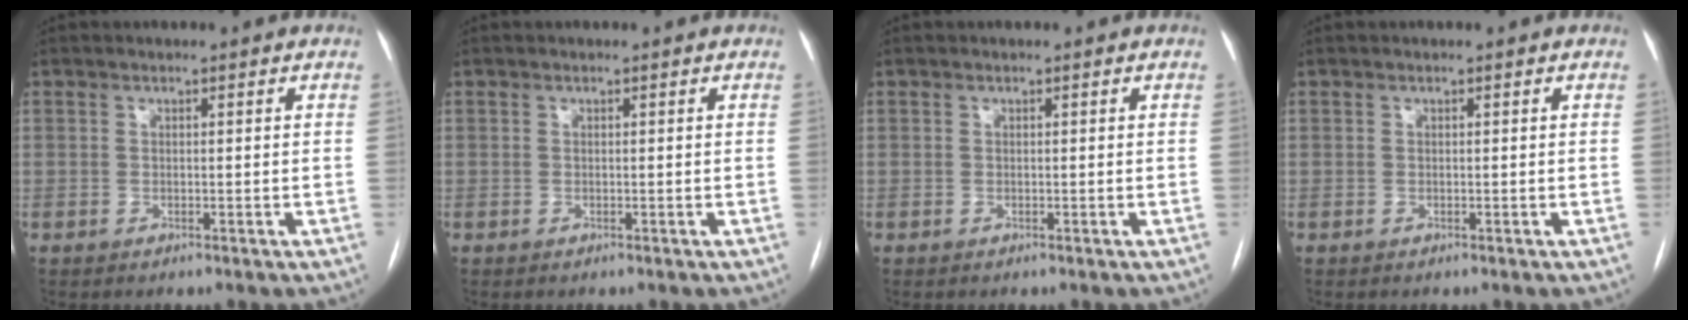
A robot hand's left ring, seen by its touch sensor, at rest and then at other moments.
{"total": 0.0}
{"total": 0.0}
{"total": 0.0}